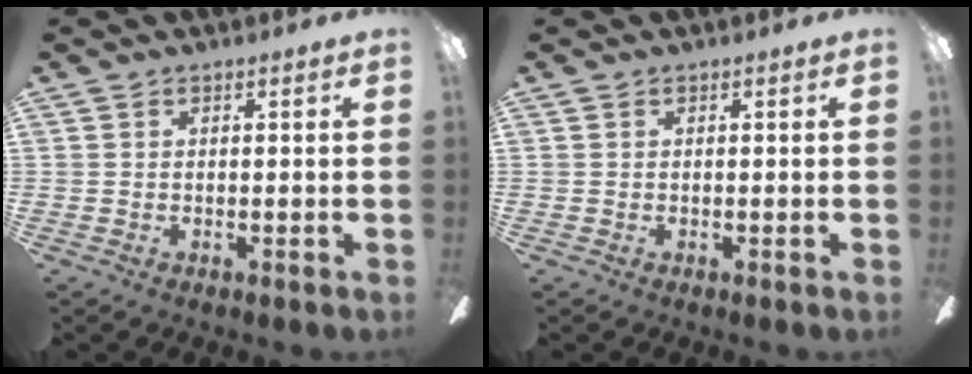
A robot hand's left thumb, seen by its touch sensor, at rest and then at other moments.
{"total": 0.0}